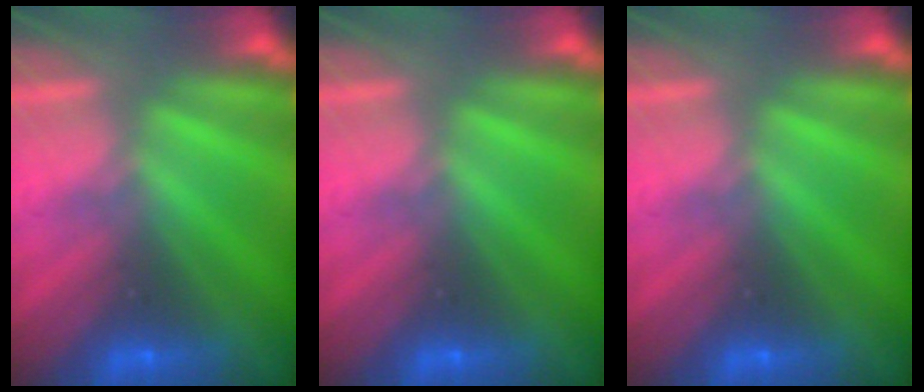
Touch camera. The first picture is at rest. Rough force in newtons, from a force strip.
{"total": 0.0}
{"total": 0.0}